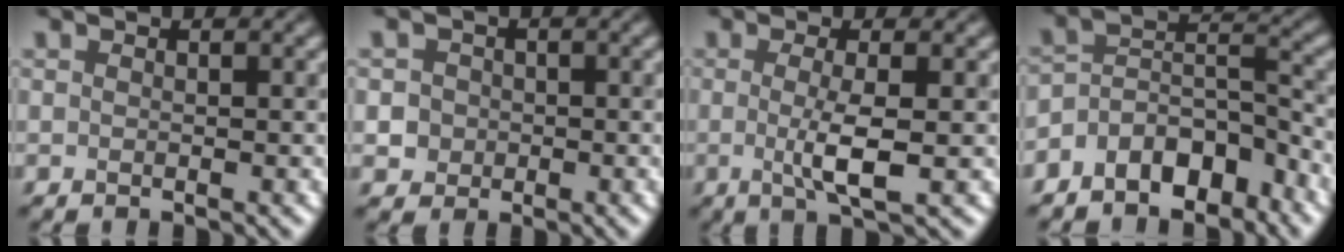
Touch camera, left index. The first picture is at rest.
{"total": 3.0, "force": [0.0, 2.9, 1.0], "torque": [0.004, 0.015, -0.014]}
{"total": 3.7, "force": [-0.3, 0.7, 3.6], "torque": [-0.067, -0.009, -0.004]}
{"total": 5.6, "force": [-3.8, 2.9, 2.9], "torque": [-0.038, 0.007, -0.076]}